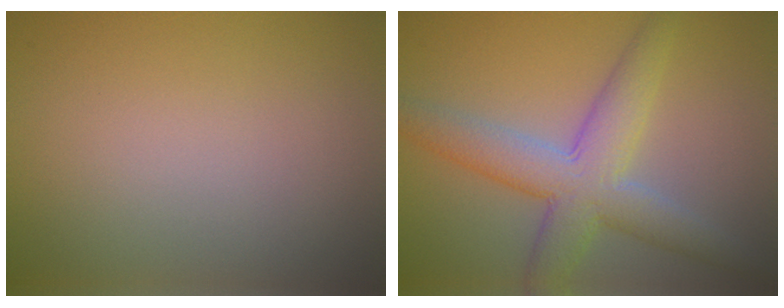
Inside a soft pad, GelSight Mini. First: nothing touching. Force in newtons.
{"total": 6.5, "press": 6.5, "slide": 0.4}